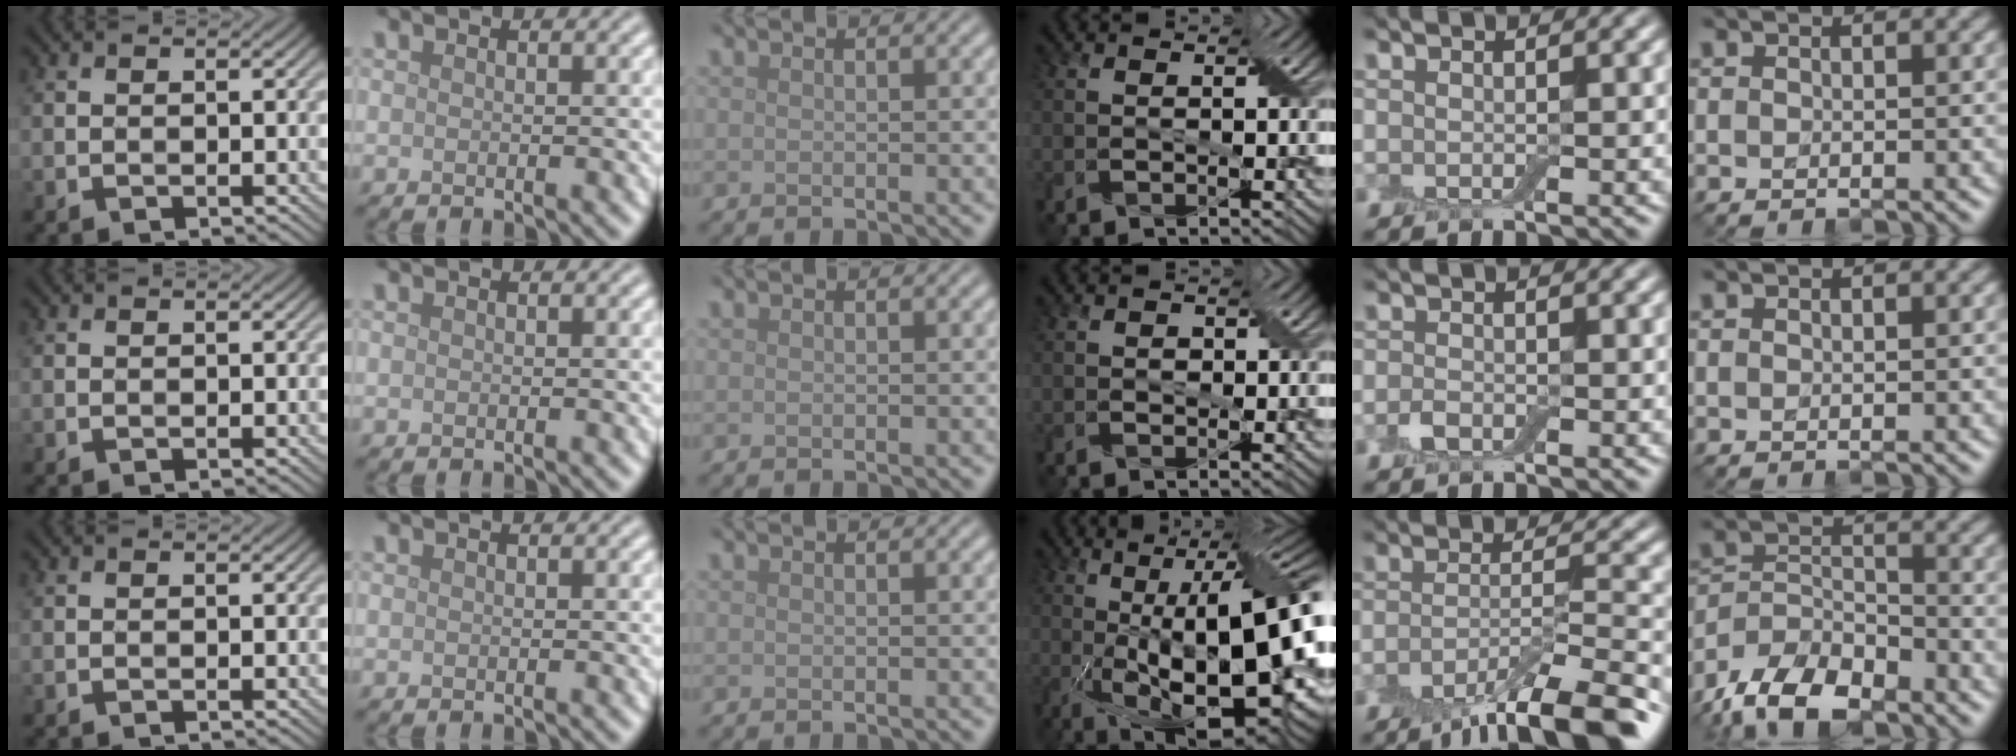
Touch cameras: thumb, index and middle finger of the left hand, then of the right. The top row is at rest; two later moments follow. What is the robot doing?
{"motion": "insert", "object": "drawer"}